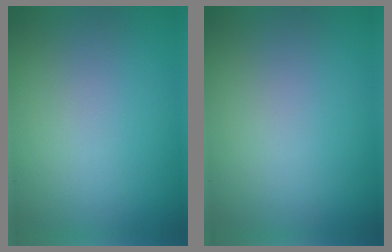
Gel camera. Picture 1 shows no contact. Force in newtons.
{"total": 0.0}